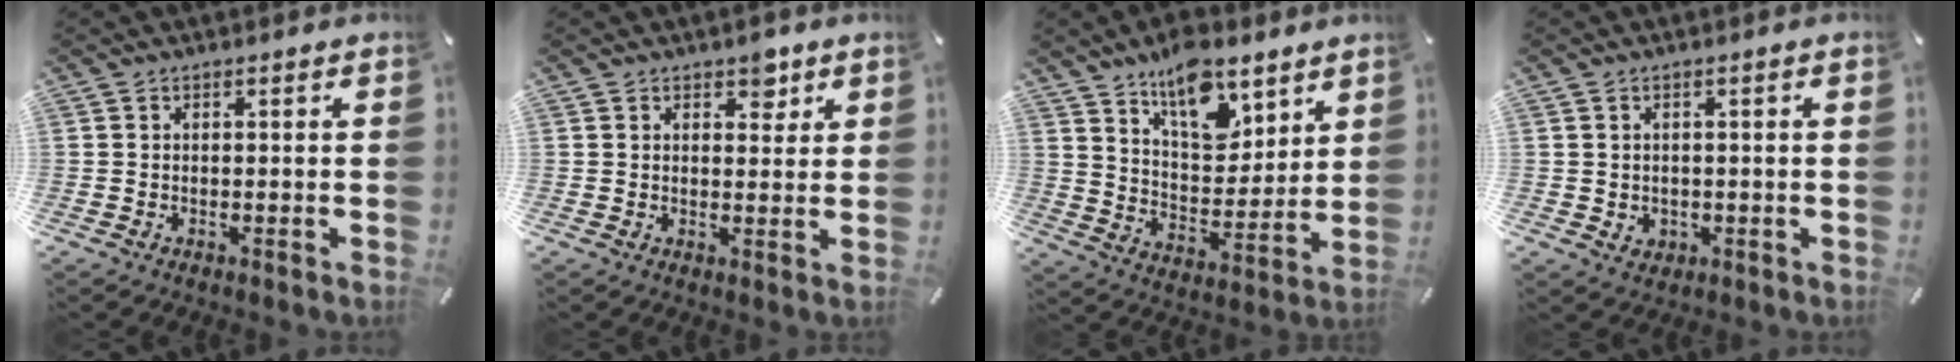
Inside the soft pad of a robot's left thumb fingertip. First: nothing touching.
{"total": 3.5, "force": [2.2, 2.3, 1.3], "torque": [0.007, -0.010, 0.031]}
{"total": 14.0, "force": [10.1, 7.2, 6.5], "torque": [-0.096, -0.064, 0.182]}
{"total": 2.0, "force": [0.4, 1.9, 0.2], "torque": [0.000, 0.001, 0.003]}